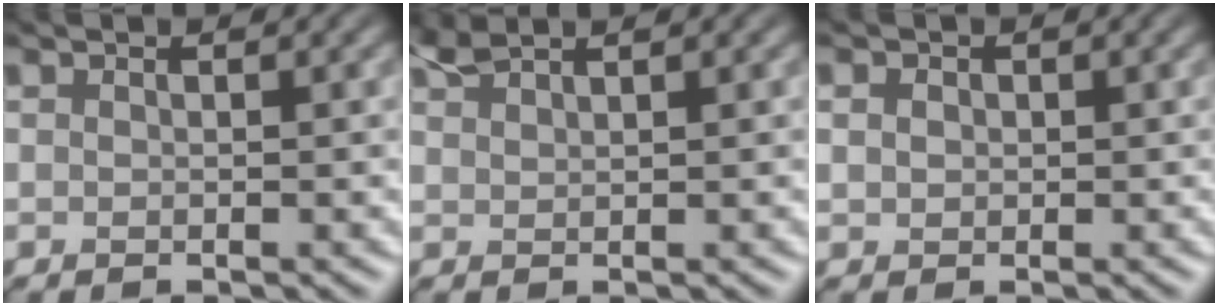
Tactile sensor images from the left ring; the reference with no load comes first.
{"total": 1.6, "force": [1.4, 0.2, 0.7], "torque": [-0.016, 0.006, 0.026]}
{"total": 1.1, "force": [0.0, 1.0, 0.4], "torque": [-0.011, -0.003, -0.004]}